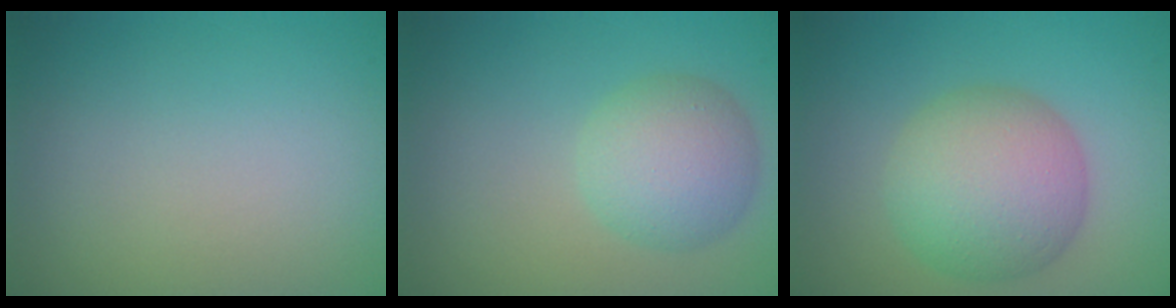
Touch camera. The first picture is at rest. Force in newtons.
{"total": 4.5, "press": 4.5, "slide": 0.4}
{"total": 7.0, "press": 7.0, "slide": 0.2}